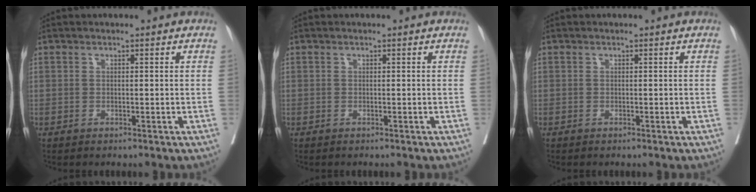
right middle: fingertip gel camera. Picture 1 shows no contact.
{"total": 0.6, "force": [-0.6, 0.0, 0.3], "torque": [-0.001, 0.000, -0.007]}
{"total": 0.0}